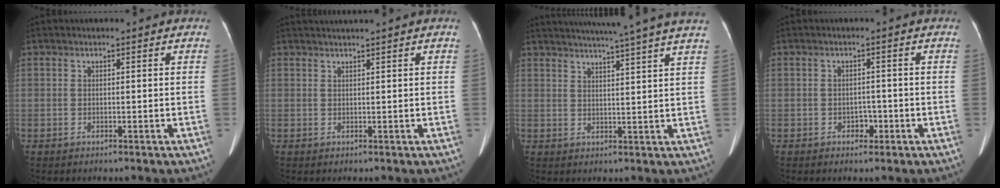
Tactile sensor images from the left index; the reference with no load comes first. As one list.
[{"total": 2.1, "force": [1.7, -0.8, 0.8], "torque": [-0.010, 0.009, 0.036]}, {"total": 15.1, "force": [13.1, -1.8, 7.3], "torque": [-0.122, -0.015, 0.160]}, {"total": 1.8, "force": [-0.9, 1.3, 0.9], "torque": [-0.011, 0.004, -0.011]}]